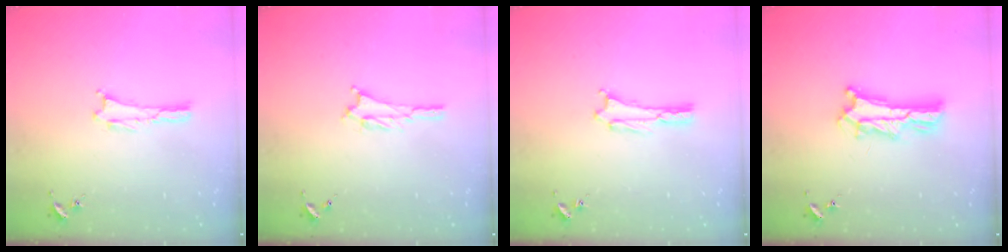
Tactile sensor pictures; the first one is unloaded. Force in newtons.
{"total": 1.2, "press": 1.2, "slide": 0.2}
{"total": 1.1, "press": 1.1, "slide": 0.1}
{"total": 5.2, "press": 5.2, "slide": 0.5}